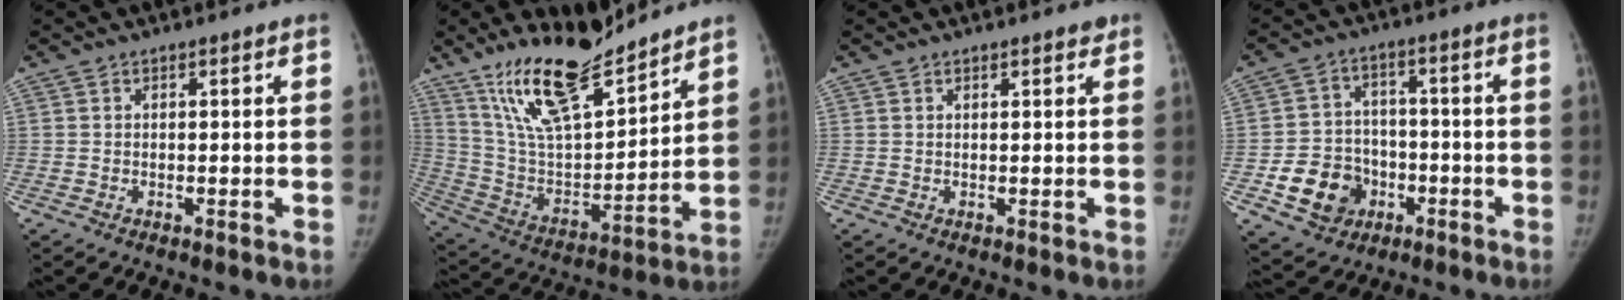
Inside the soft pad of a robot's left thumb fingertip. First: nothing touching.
{"total": 20.2, "force": [15.4, 6.2, 11.5], "torque": [-0.168, -0.085, 0.287]}
{"total": 1.2, "force": [1.0, 0.4, 0.6], "torque": [-0.005, -0.004, 0.012]}
{"total": 11.1, "force": [-3.9, 9.4, 4.4], "torque": [-0.042, 0.024, -0.057]}